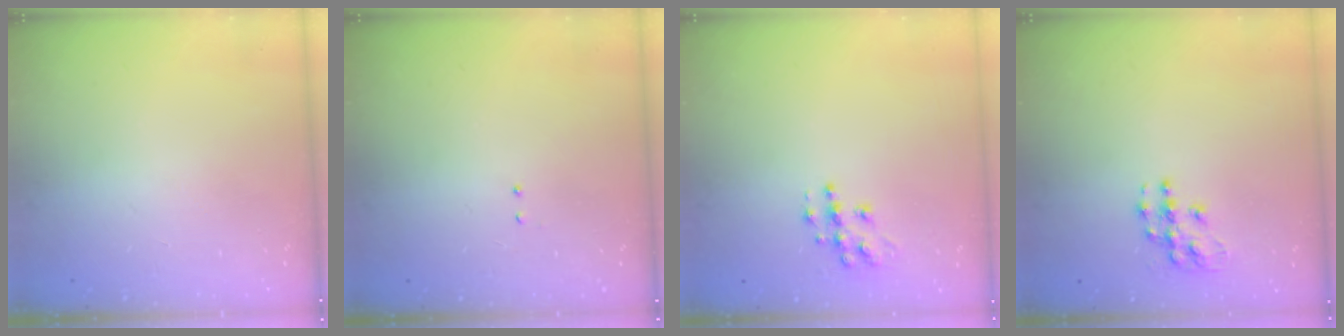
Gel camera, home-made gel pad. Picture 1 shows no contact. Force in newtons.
{"total": 2.1, "press": 2.0, "slide": 0.6}
{"total": 9.5, "press": 9.5, "slide": 0.6}
{"total": 9.2, "press": 9.2, "slide": 0.5}